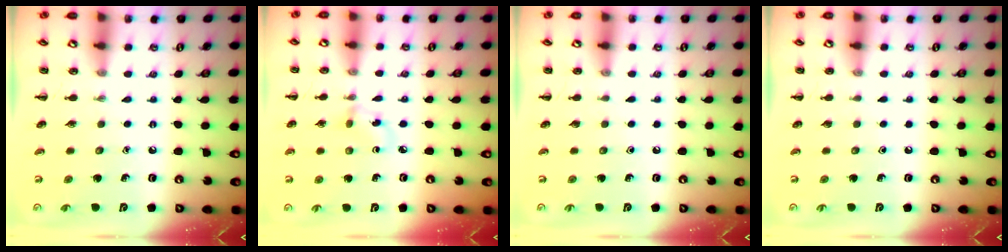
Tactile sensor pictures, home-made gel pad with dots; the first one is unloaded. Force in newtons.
{"total": 3.3, "press": 3.1, "slide": 1.3}
{"total": 0.0}
{"total": 0.0}